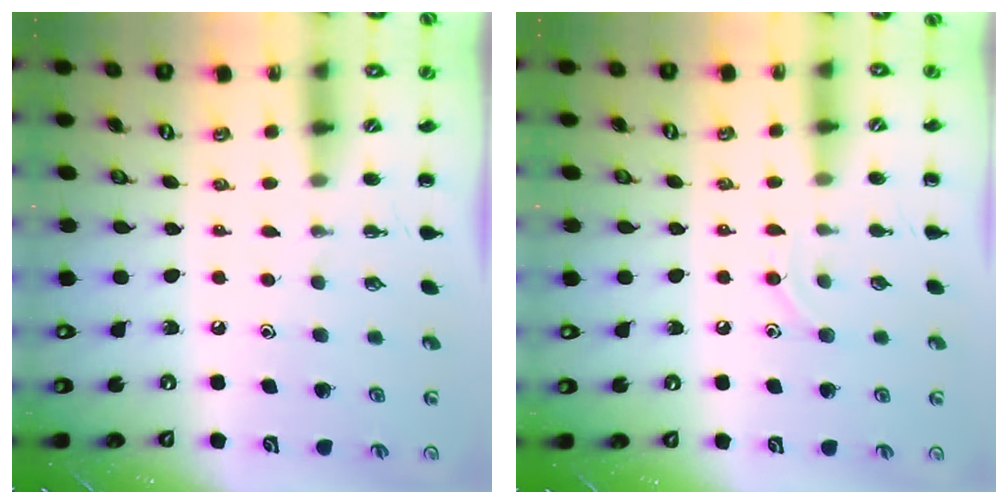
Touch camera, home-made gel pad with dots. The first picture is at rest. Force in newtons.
{"total": 4.9, "press": 4.6, "slide": 1.5}